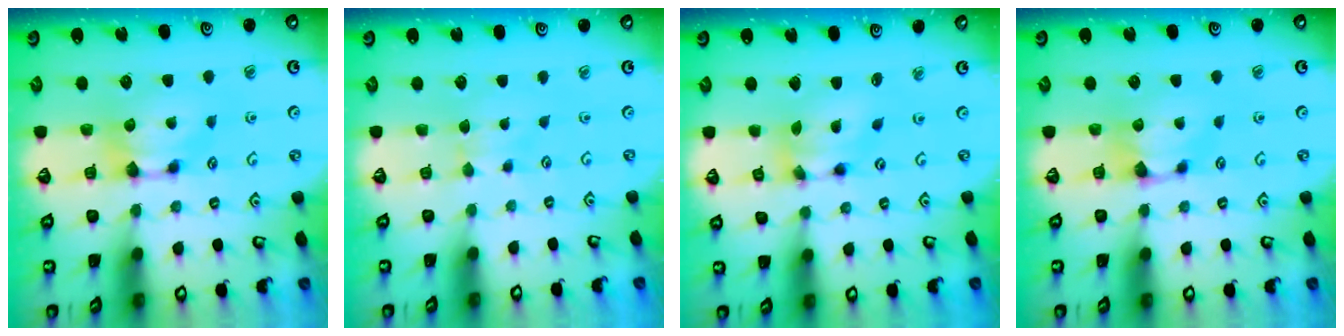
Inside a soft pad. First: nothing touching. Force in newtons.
{"total": 2.6, "press": 2.6, "slide": 0.4}
{"total": 5.0, "press": 4.6, "slide": 1.9}
{"total": 0.0}